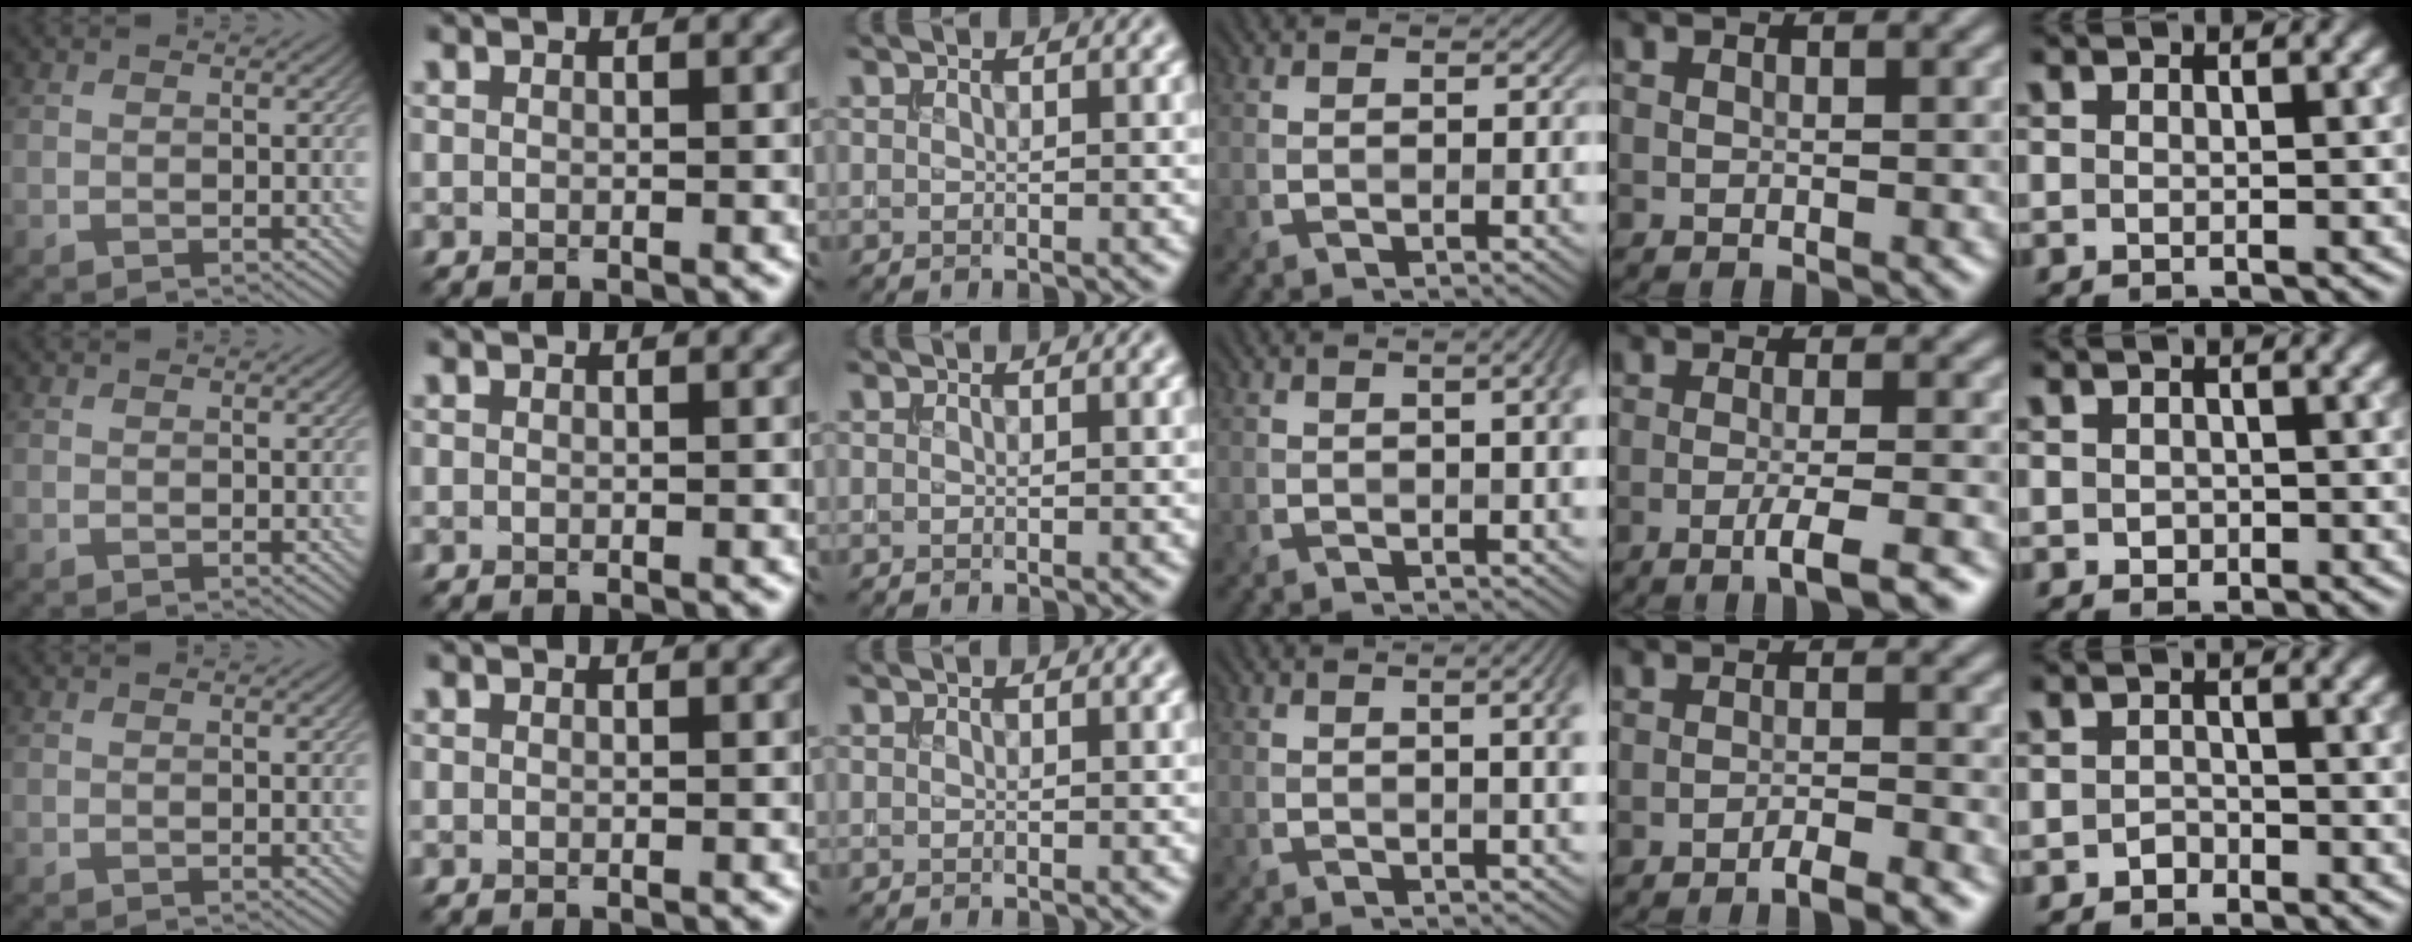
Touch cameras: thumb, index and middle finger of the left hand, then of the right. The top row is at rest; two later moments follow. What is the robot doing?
{"motion": "extract", "object": "bucket"}